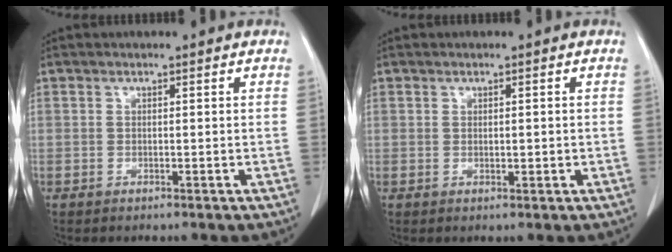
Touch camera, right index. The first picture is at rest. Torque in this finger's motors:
{"motor_torque": [-0.25, 0.32, 0.00, -0.01]}